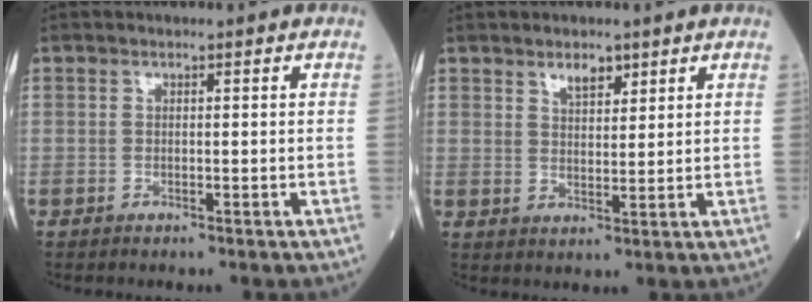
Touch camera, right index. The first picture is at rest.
{"total": 3.0, "force": [2.1, 1.2, 1.7], "torque": [-0.029, -0.002, 0.037]}